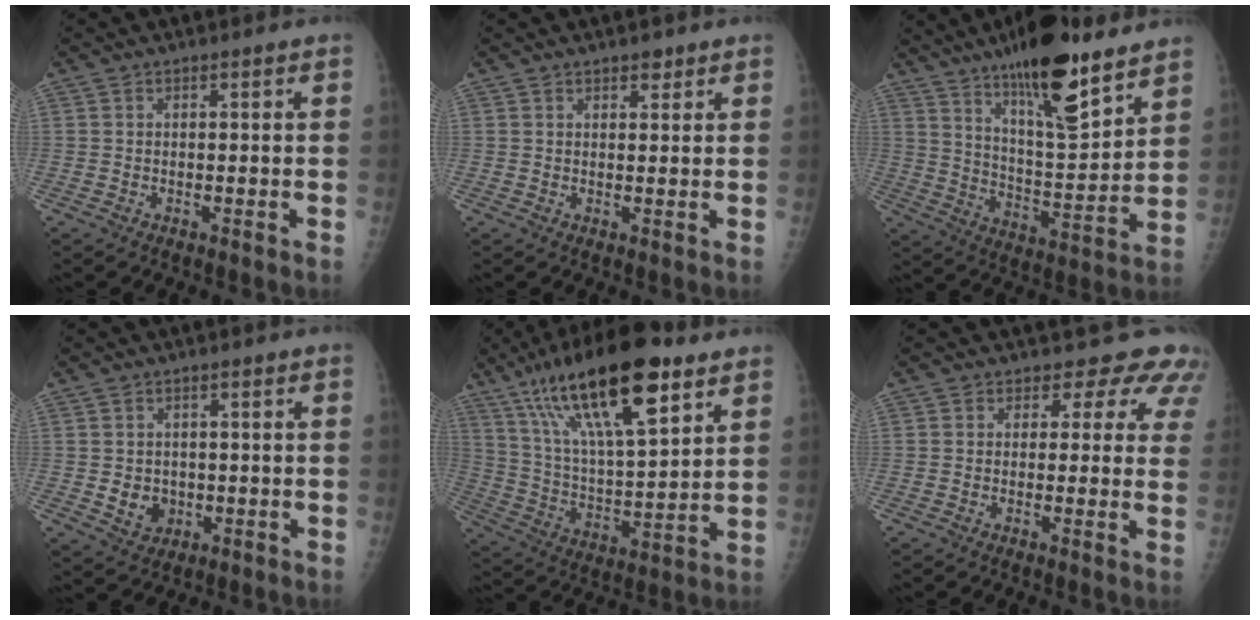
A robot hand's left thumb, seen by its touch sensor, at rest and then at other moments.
{"total": 2.0, "force": [1.5, 1.0, 1.0], "torque": [-0.003, -0.007, 0.018]}
{"total": 19.0, "force": [13.1, 5.0, 12.9], "torque": [-0.181, -0.077, 0.218]}
{"total": 4.5, "force": [-0.5, 3.9, 2.1], "torque": [-0.014, 0.001, 0.003]}
{"total": 24.3, "force": [13.8, 7.4, 18.6], "torque": [-0.309, -0.037, 0.245]}
{"total": 7.3, "force": [6.0, 4.1, 0.6], "torque": [0.042, -0.025, 0.042]}